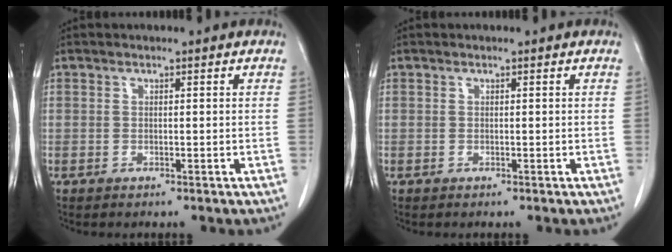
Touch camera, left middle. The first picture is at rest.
{"total": 0.0}